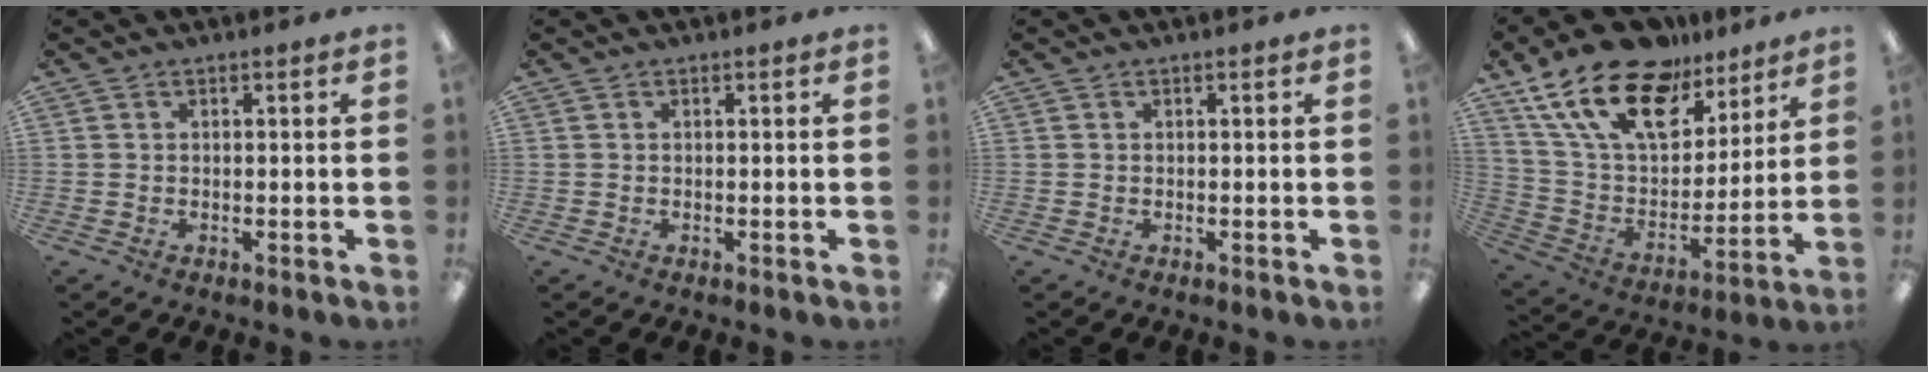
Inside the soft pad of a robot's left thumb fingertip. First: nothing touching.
{"total": 0.0}
{"total": 0.0}
{"total": 21.0, "force": [13.7, 11.2, 11.3], "torque": [-0.218, -0.074, 0.247]}